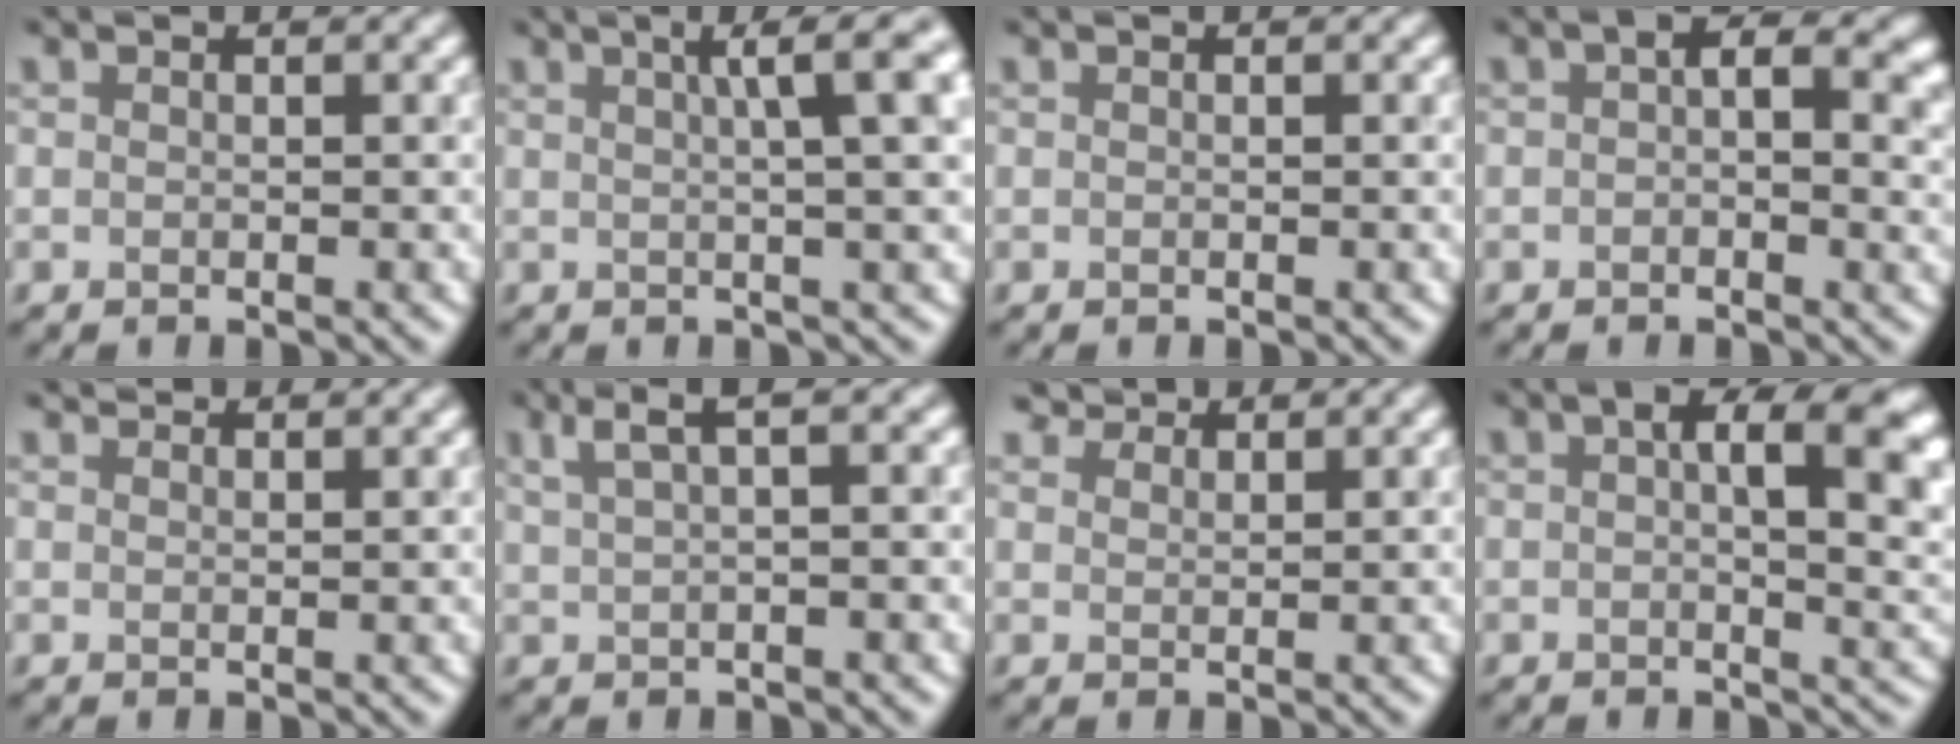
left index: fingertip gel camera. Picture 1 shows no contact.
{"total": 7.3, "force": [2.1, 1.6, 6.8], "torque": [-0.051, 0.029, 0.023]}
{"total": 0.0}
{"total": 4.6, "force": [0.9, 2.1, 4.0], "torque": [-0.048, 0.013, 0.007]}
{"total": 3.3, "force": [3.1, 0.6, 1.1], "torque": [-0.011, 0.008, 0.028]}
{"total": 2.7, "force": [1.6, 0.4, 2.1], "torque": [-0.028, 0.011, 0.030]}
{"total": 3.9, "force": [3.7, 0.9, 0.6], "torque": [-0.013, -0.005, 0.066]}
{"total": 10.0, "force": [2.2, 4.4, 8.7], "torque": [-0.101, 0.021, 0.024]}